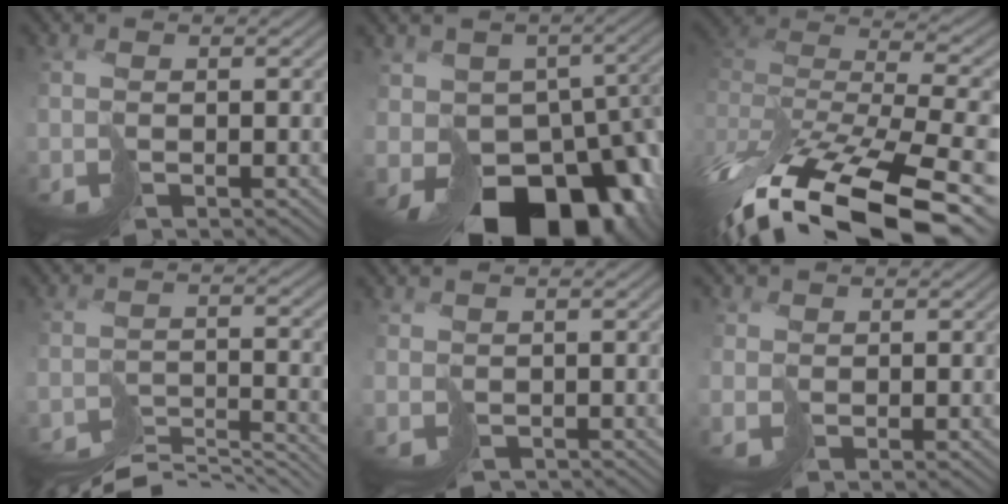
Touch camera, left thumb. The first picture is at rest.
{"total": 18.2, "force": [-8.6, 12.7, 9.8], "torque": [-0.137, -0.044, -0.092]}
{"total": 15.0, "force": [-8.4, 6.2, 10.7], "torque": [-0.224, -0.017, -0.122]}
{"total": 10.1, "force": [-9.5, 1.9, 2.8], "torque": [-0.041, 0.001, -0.130]}
{"total": 1.4, "force": [-1.0, 1.0, -0.3], "torque": [0.012, -0.010, -0.011]}
{"total": 1.2, "force": [0.3, 1.1, -0.4], "torque": [0.013, 0.001, 0.009]}